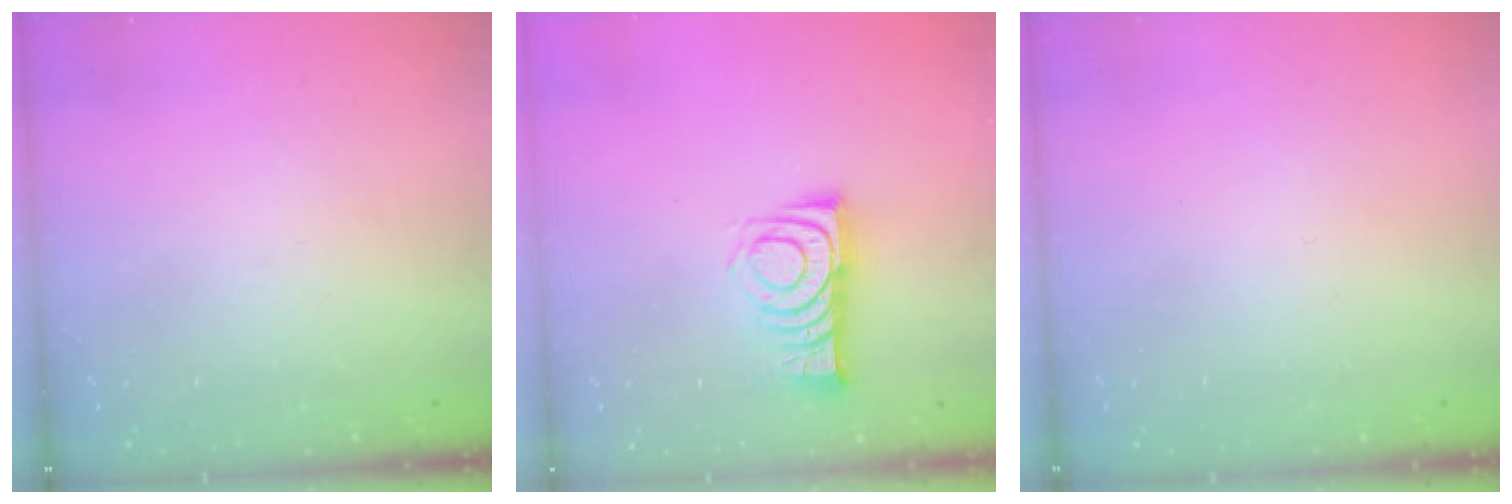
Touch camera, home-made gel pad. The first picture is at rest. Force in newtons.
{"total": 9.5, "press": 9.5, "slide": 0.3}
{"total": 1.6, "press": 1.6, "slide": 0.1}